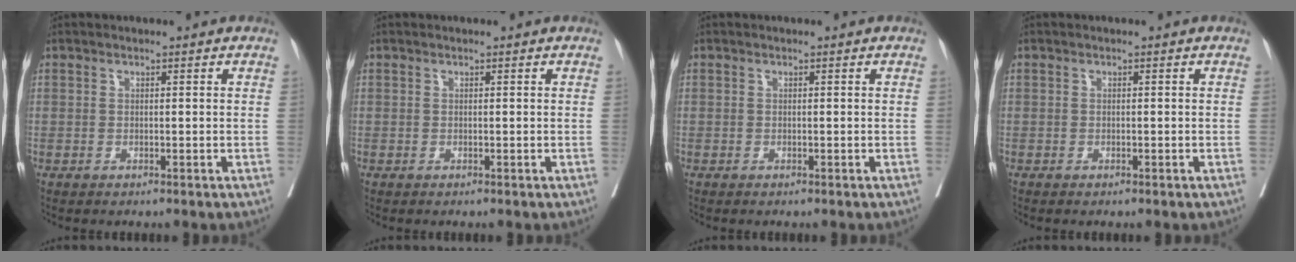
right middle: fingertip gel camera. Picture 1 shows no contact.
{"total": 0.0}
{"total": 0.0}
{"total": 0.8, "force": [-0.6, 0.3, 0.4], "torque": [-0.010, -0.002, -0.008]}